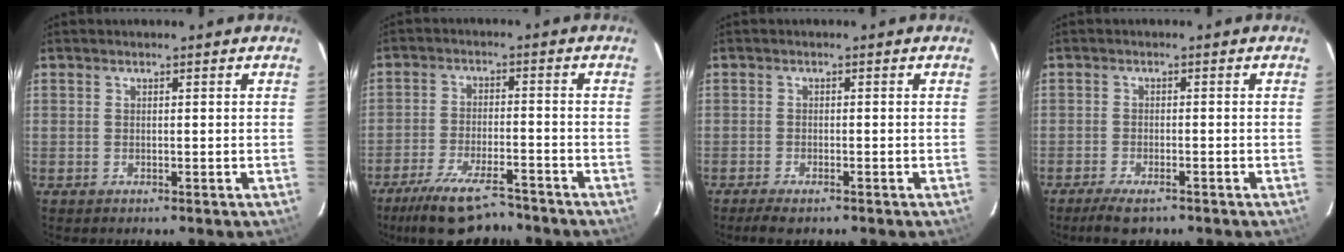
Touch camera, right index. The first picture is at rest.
{"total": 12.7, "force": [-10.5, 3.4, 6.2], "torque": [-0.147, -0.019, -0.178]}
{"total": 3.1, "force": [-2.4, 0.7, 1.7], "torque": [-0.043, -0.008, -0.044]}
{"total": 4.7, "force": [-3.7, 1.3, 2.7], "torque": [-0.067, -0.010, -0.067]}